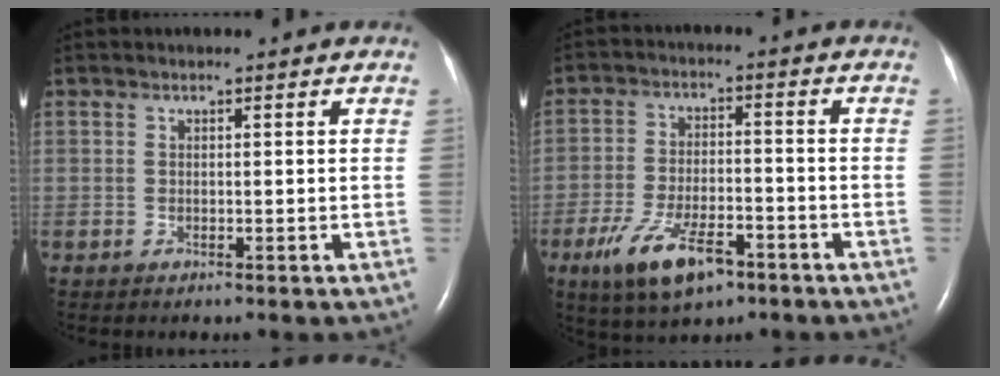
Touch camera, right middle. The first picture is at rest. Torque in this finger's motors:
{"motor_torque": [1.11, -1.03, 0.33, 0.09]}